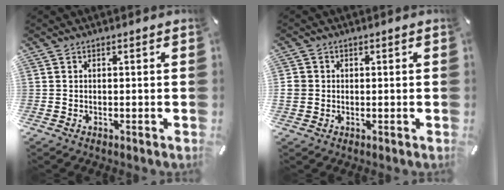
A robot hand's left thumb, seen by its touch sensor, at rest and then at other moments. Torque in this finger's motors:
{"motor_torque": [0.53, 1.26, 0.51, 0.25, 0.20]}